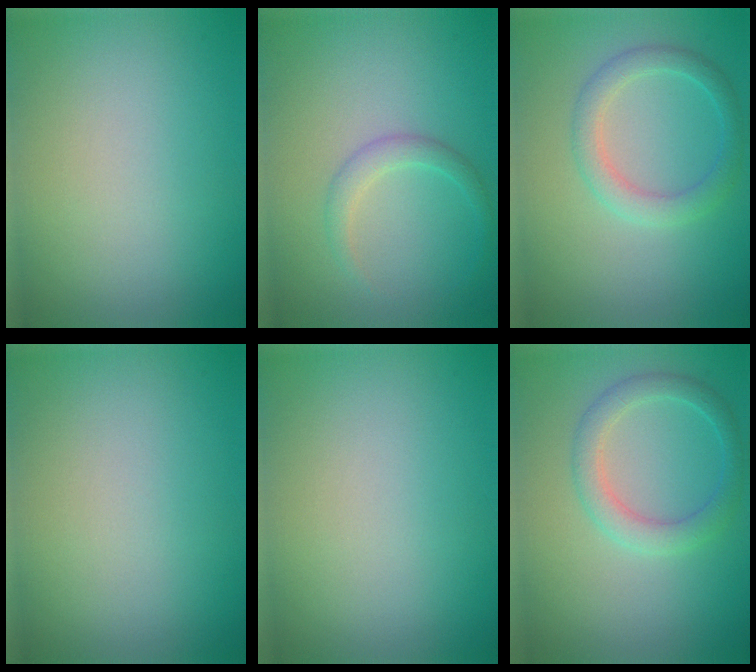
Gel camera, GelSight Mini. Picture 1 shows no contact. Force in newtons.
{"total": 1.7, "press": 1.7, "slide": 0.1}
{"total": 2.7, "press": 2.7, "slide": 0.1}
{"total": 0.0}
{"total": 0.0}
{"total": 2.7, "press": 2.7, "slide": 0.1}